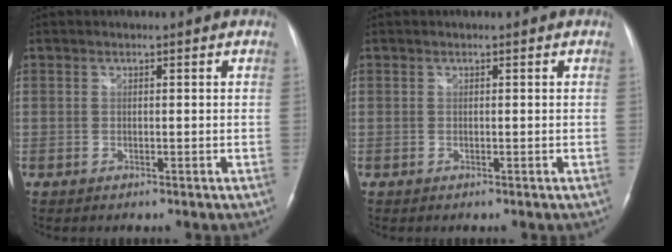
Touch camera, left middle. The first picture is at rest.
{"total": 0.0}